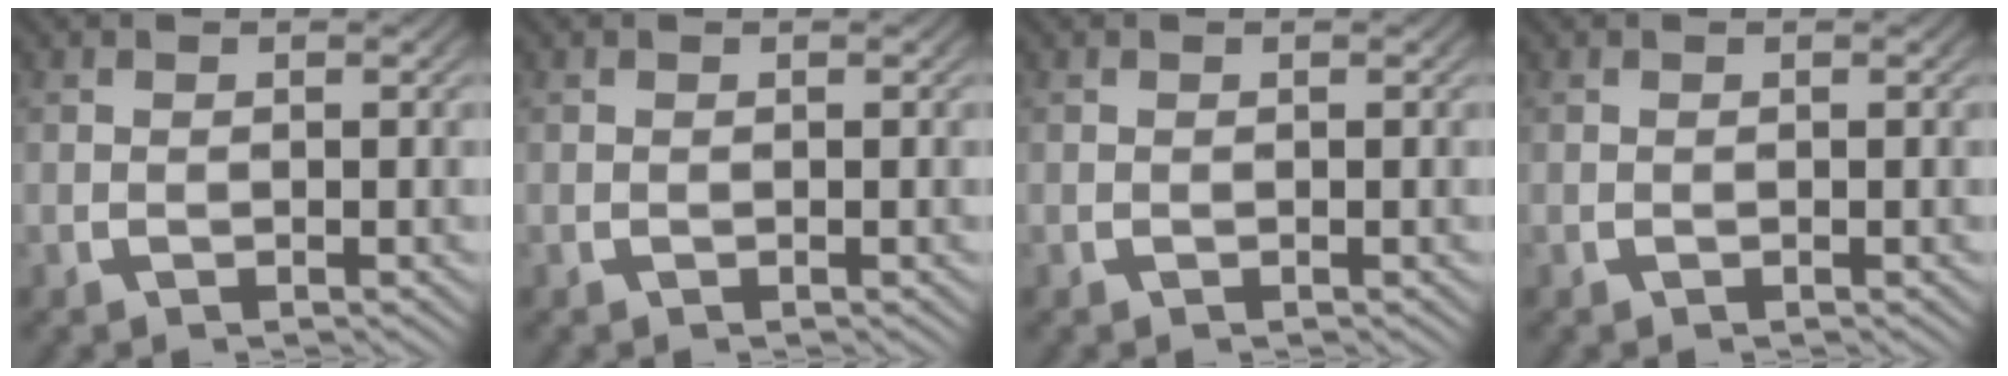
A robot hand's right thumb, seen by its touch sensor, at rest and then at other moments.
{"total": 0.0}
{"total": 0.0}
{"total": 0.0}